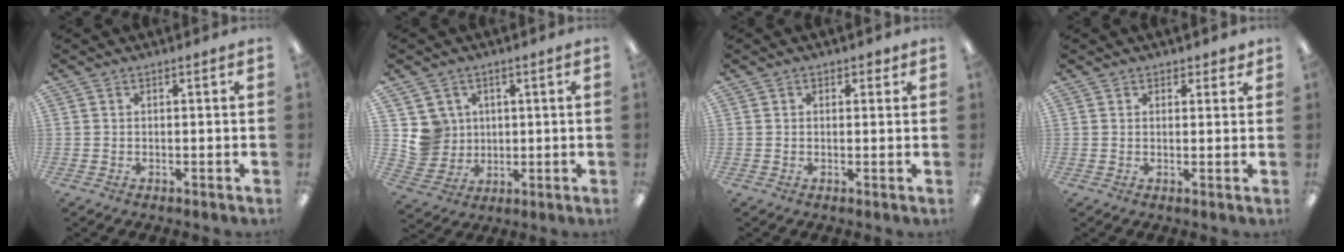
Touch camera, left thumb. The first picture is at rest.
{"total": 7.7, "force": [2.3, 7.3, 0.7], "torque": [-0.012, -0.004, 0.051]}
{"total": 1.5, "force": [0.7, 1.1, 0.6], "torque": [0.004, -0.003, 0.009]}
{"total": 1.9, "force": [1.5, 1.2, 0.3], "torque": [0.002, -0.001, 0.027]}